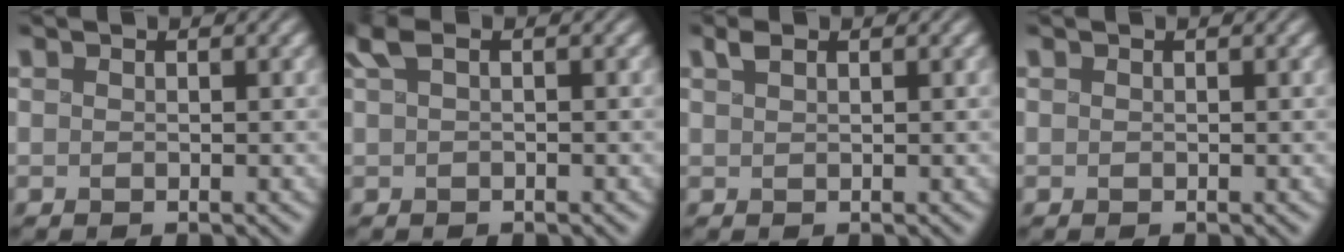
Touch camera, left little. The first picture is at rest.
{"total": 2.8, "force": [0.7, 1.4, 2.3], "torque": [-0.056, 0.011, 0.011]}
{"total": 0.8, "force": [0.4, 0.3, 0.6], "torque": [-0.013, 0.004, 0.009]}
{"total": 0.0}